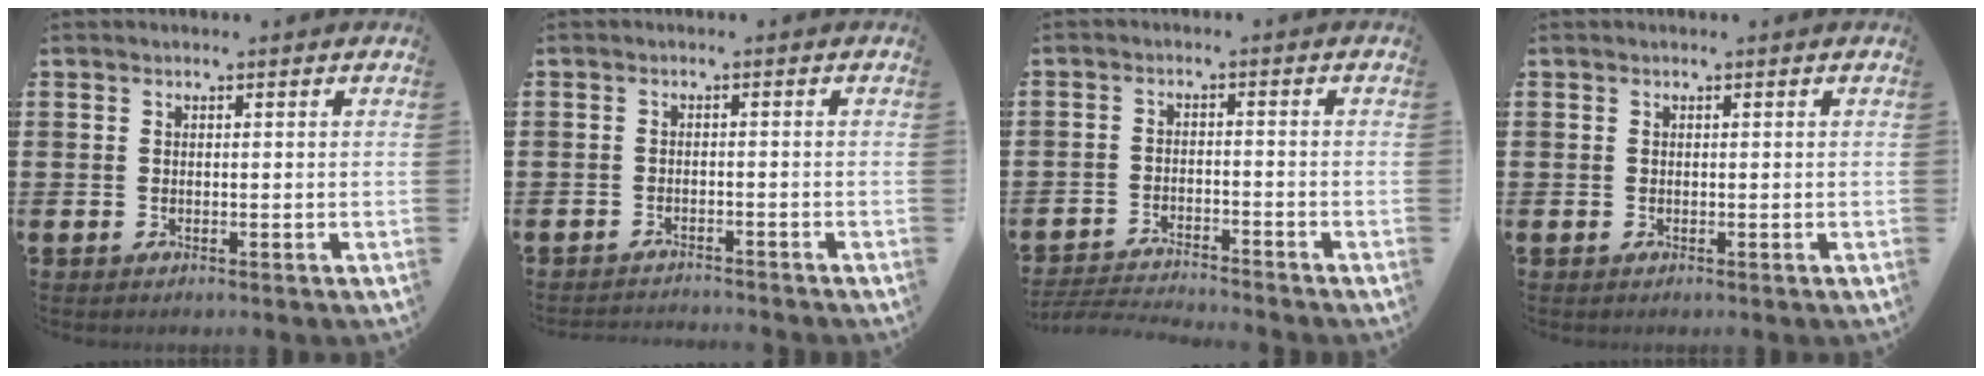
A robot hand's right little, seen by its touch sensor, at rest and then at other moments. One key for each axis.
{"total": 1.3, "fx": -1.3, "fy": -0.1, "fz": -0.2, "tx": -0.001, "ty": 0.005, "tz": -0.026}
{"total": 2.8, "fx": -2.8, "fy": -0.1, "fz": 0.1, "tx": -0.003, "ty": 0.003, "tz": -0.059}
{"total": 0.0}